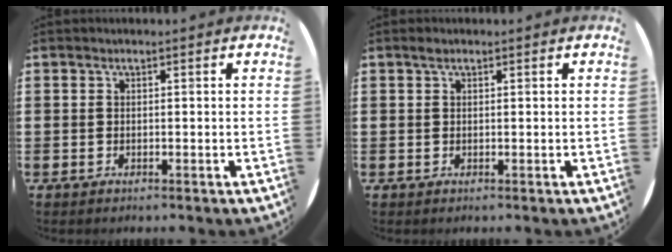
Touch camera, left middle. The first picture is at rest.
{"total": 0.8, "force": [0.6, 0.5, 0.3], "torque": [0.000, 0.000, 0.009]}